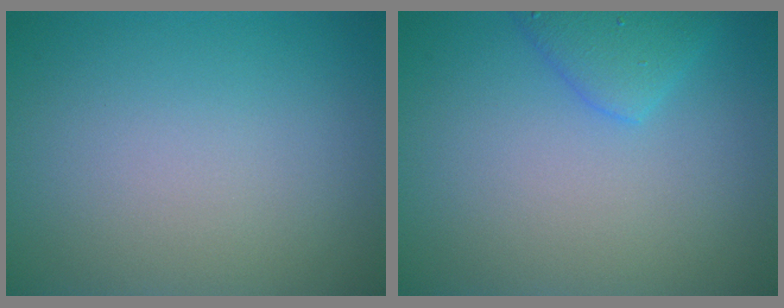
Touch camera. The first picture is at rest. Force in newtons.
{"total": 2.5, "press": 2.5, "slide": 0.2}